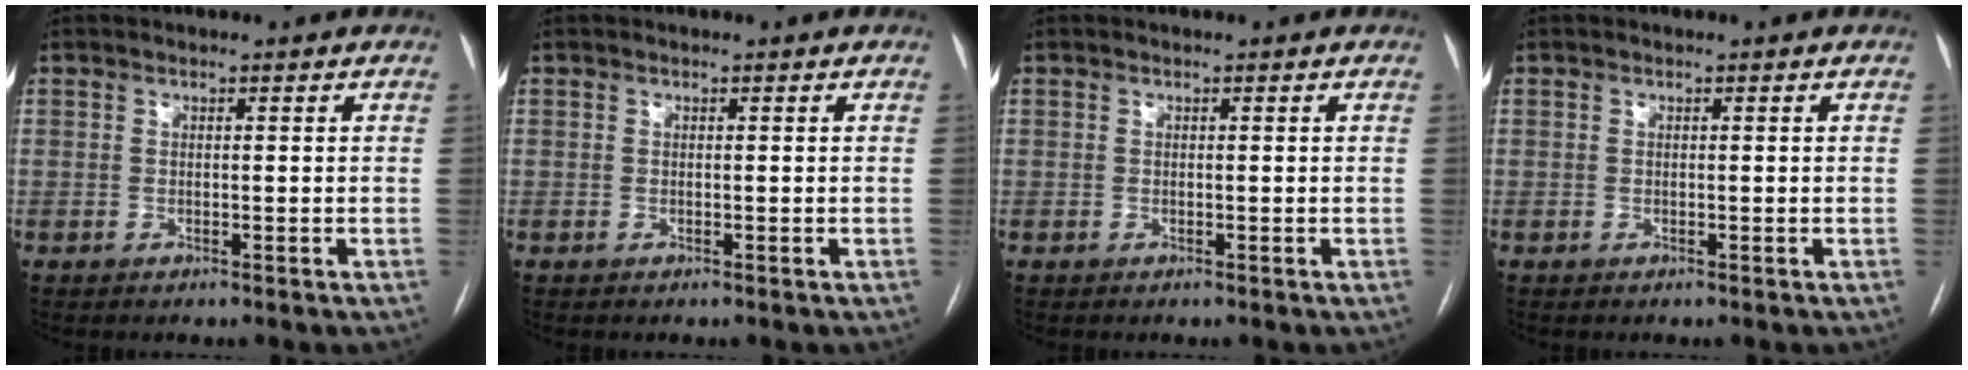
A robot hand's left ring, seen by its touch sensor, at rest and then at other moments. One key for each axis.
{"total": 0.0}
{"total": 0.0}
{"total": 0.0}